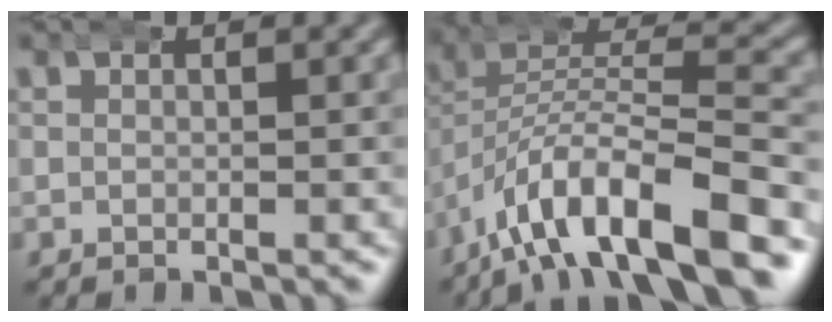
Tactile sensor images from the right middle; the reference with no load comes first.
{"total": 11.1, "force": [-4.6, 6.1, 8.0], "torque": [-0.147, -0.023, -0.071]}